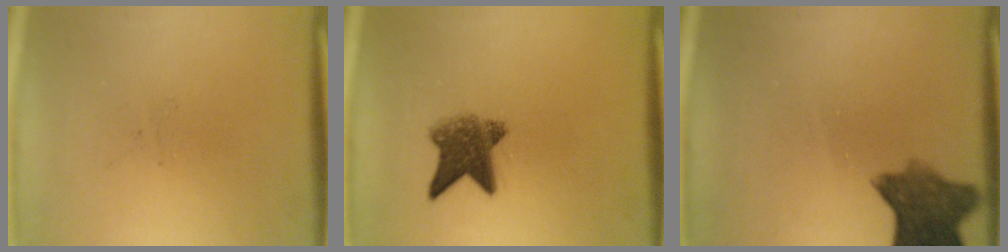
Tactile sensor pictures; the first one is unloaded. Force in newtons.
{"total": 6.2}
{"total": 8.1}